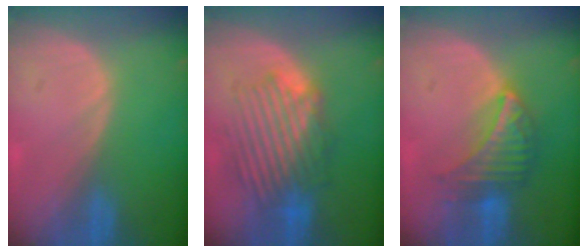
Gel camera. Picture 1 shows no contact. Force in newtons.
{"total": 8.4, "press": 8.0, "slide": 2.5}
{"total": 6.4, "press": 6.3, "slide": 1.1}